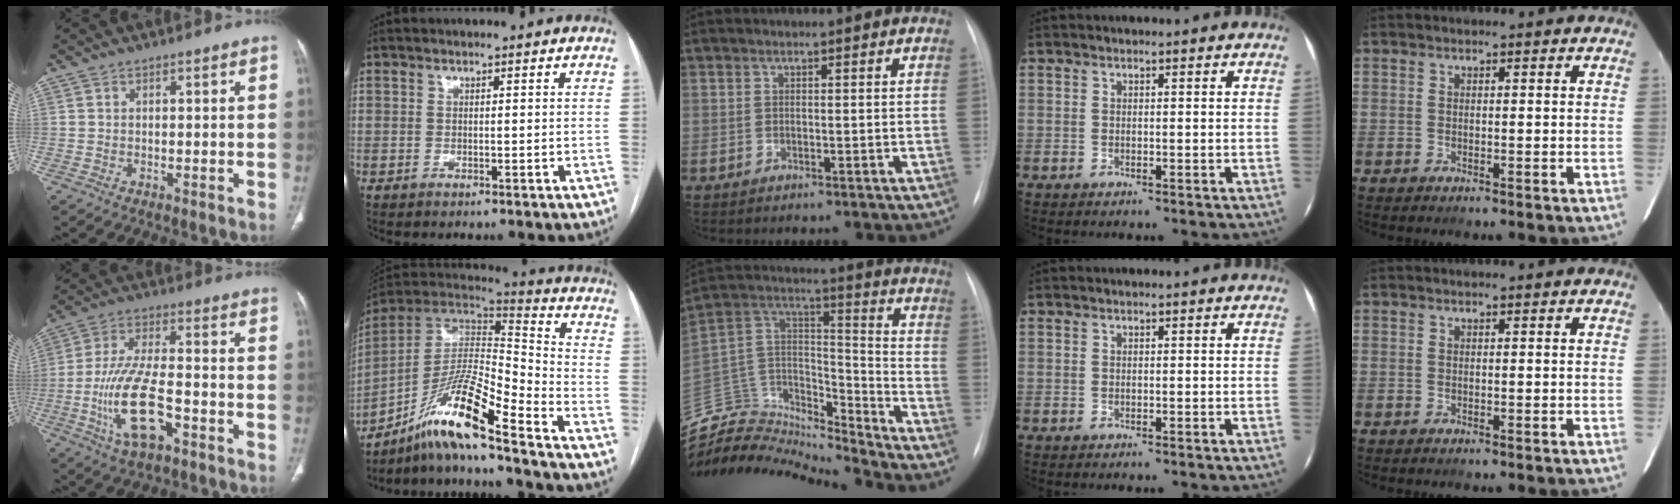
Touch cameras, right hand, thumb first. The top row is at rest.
{"thumb": {"total": 14.3, "force": [-5.2, 5.6, 12.0], "torque": [-0.241, 0.024, -0.091]}, "index": {"total": 15.2, "force": [-10.7, 0.4, 10.8], "torque": [-0.203, 0.012, -0.190]}, "middle": {"total": 22.1, "force": [-21.5, 3.3, 3.8], "torque": [-0.080, 0.055, -0.360]}}